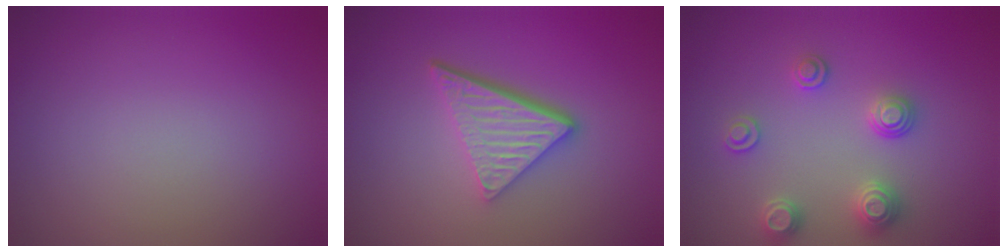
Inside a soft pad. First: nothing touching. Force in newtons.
{"total": 5.1, "press": 3.5, "slide": 3.7}
{"total": 2.6, "press": 2.6, "slide": 0.2}